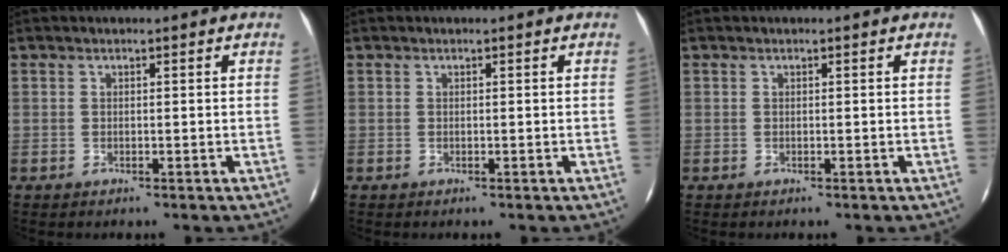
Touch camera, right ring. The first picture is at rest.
{"total": 0.0}
{"total": 0.0}